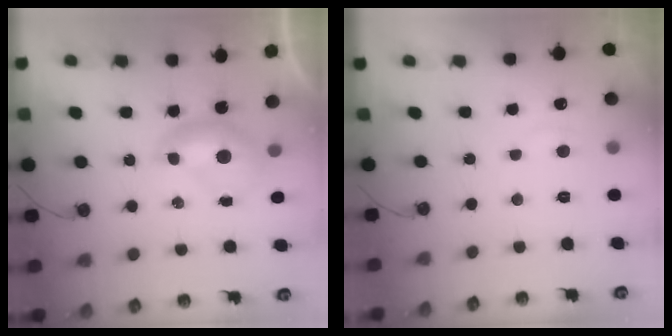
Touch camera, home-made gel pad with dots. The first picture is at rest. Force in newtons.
{"total": 1.3, "press": 1.1, "slide": 0.6}